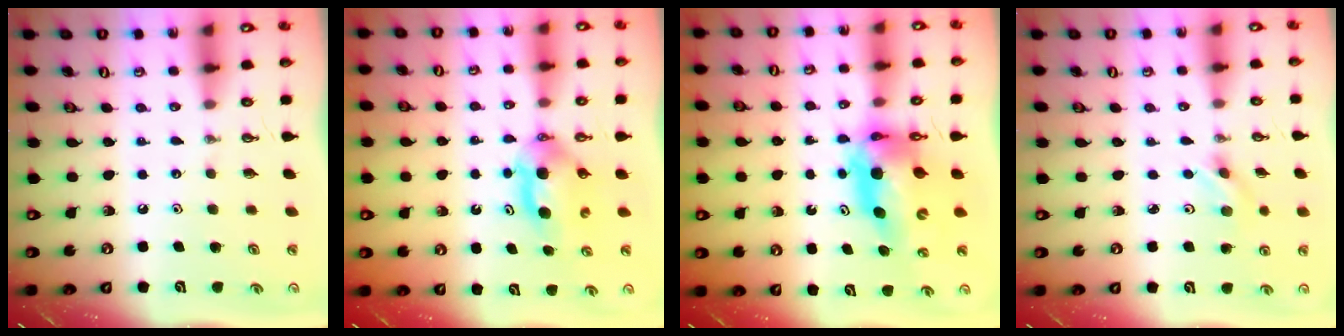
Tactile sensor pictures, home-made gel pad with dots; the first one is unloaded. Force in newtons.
{"total": 7.2, "press": 5.5, "slide": 4.7}
{"total": 12.1, "press": 12.1, "slide": 1.2}
{"total": 2.6, "press": 2.4, "slide": 0.8}